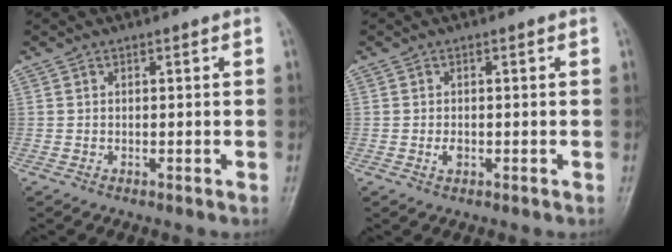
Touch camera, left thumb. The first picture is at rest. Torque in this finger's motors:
{"motor_torque": [-0.01, 0.02, 0.18, 0.03, 0.00]}